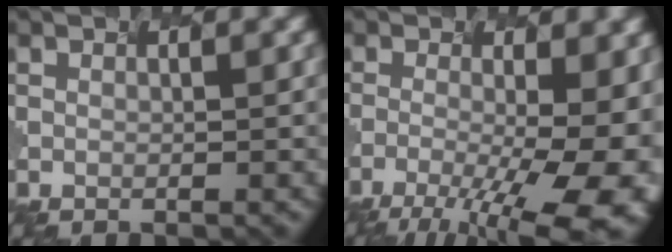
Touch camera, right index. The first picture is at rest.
{"total": 12.1, "force": [-3.7, 4.2, 10.7], "torque": [-0.140, -0.016, -0.043]}